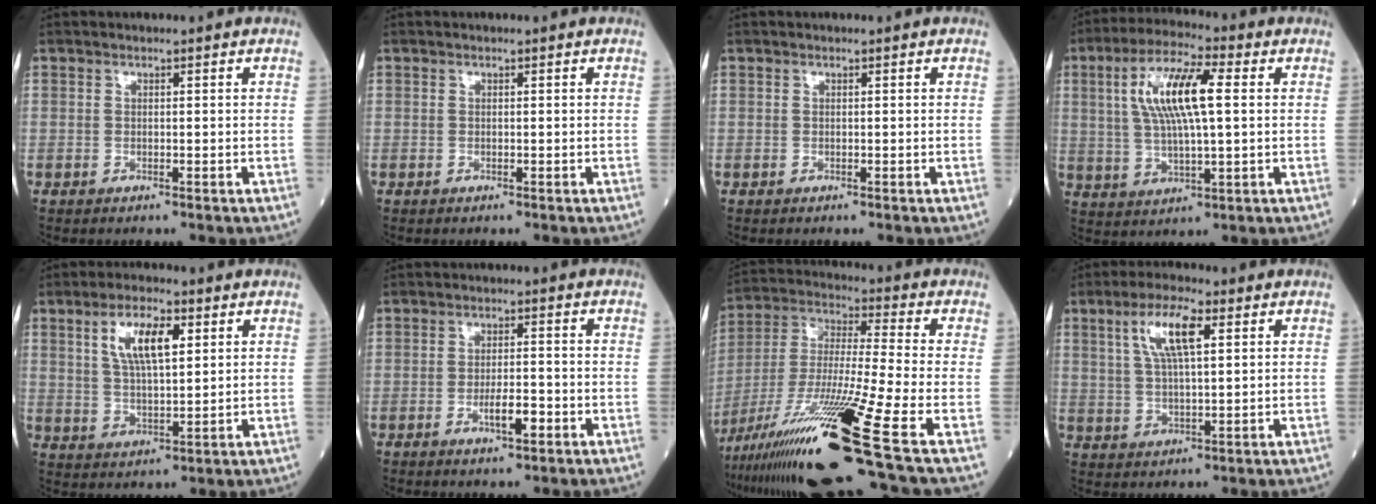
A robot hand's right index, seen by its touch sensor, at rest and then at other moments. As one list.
[{"total": 0.0}, {"total": 0.0}, {"total": 11.7, "force": [2.5, 2.5, 11.1], "torque": [-0.223, 0.016, 0.046]}, {"total": 8.4, "force": [3.3, 2.6, 7.3], "torque": [-0.140, 0.007, 0.064]}, {"total": 4.2, "force": [-1.8, 0.9, 3.7], "torque": [-0.063, 0.001, -0.030]}, {"total": 23.6, "force": [-12.9, -0.8, 19.8], "torque": [-0.358, -0.043, -0.231]}, {"total": 8.1, "force": [3.2, 1.9, 7.2], "torque": [-0.143, 0.013, 0.063]}]